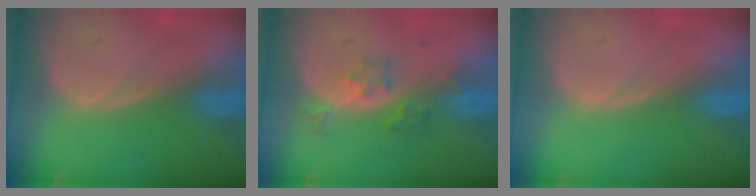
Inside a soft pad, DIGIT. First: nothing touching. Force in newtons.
{"total": 3.8, "press": 3.5, "slide": 1.3}
{"total": 0.0}